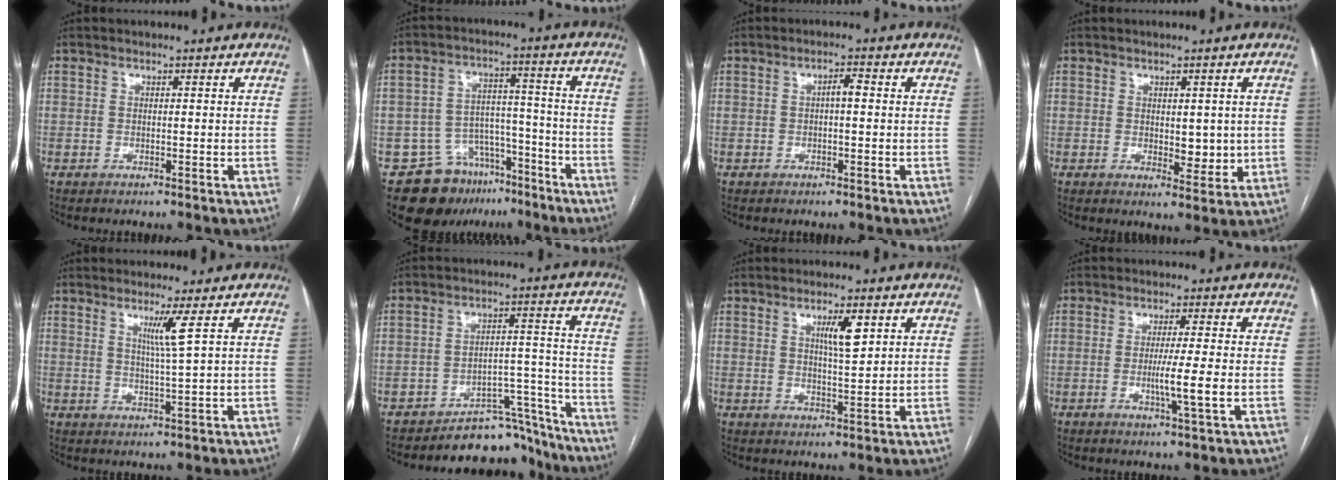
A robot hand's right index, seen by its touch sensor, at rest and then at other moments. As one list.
[{"total": 12.0, "force": [-8.2, 8.1, 3.4], "torque": [-0.045, 0.053, -0.120]}, {"total": 1.9, "force": [0.0, 0.4, 1.8], "torque": [-0.030, 0.005, 0.000]}, {"total": 3.9, "force": [0.2, 2.1, 3.3], "torque": [-0.040, -0.008, 0.009]}, {"total": 3.9, "force": [1.7, -1.3, 3.2], "torque": [-0.063, -0.012, 0.035]}, {"total": 11.4, "force": [-10.9, 3.3, 0.1], "torque": [0.032, 0.063, -0.157]}, {"total": 4.6, "force": [2.0, 0.7, 4.1], "torque": [-0.072, -0.001, 0.036]}, {"total": 5.1, "force": [-1.1, -0.8, 4.9], "torque": [-0.089, -0.011, -0.019]}]